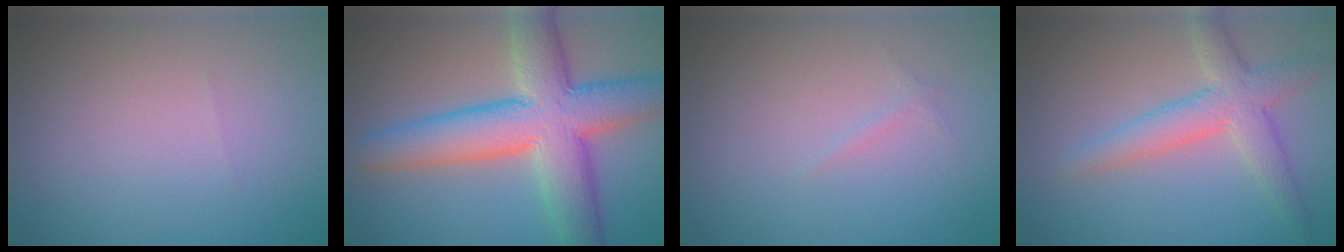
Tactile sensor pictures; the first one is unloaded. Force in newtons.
{"total": 9.9, "press": 9.9, "slide": 0.4}
{"total": 0.5, "press": 0.5, "slide": 0.0}
{"total": 4.3, "press": 4.3, "slide": 0.2}